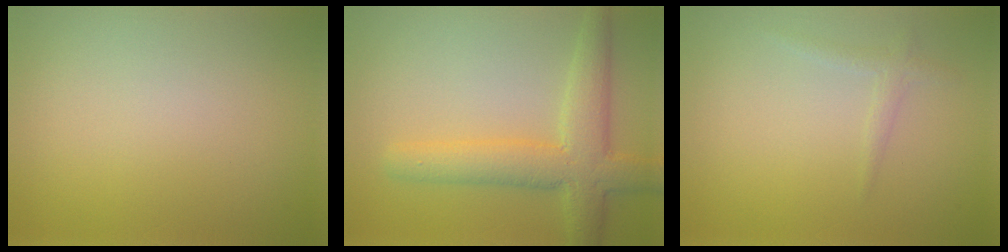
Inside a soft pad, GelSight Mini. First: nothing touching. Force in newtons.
{"total": 5.5, "press": 5.5, "slide": 0.3}
{"total": 1.1, "press": 1.1, "slide": 0.0}